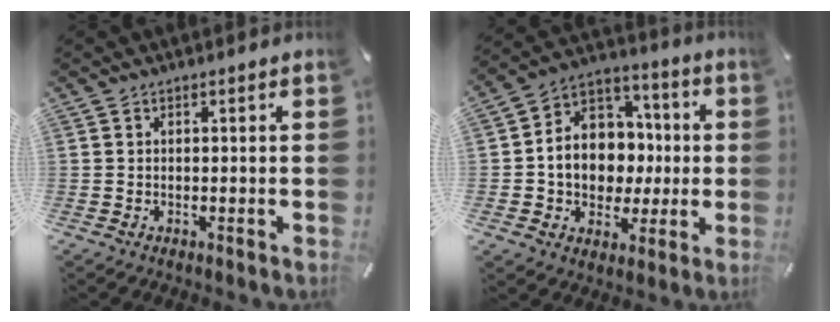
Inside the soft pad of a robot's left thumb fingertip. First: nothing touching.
{"total": 12.6, "force": [-1.2, 11.3, 5.6], "torque": [-0.105, -0.001, -0.015]}